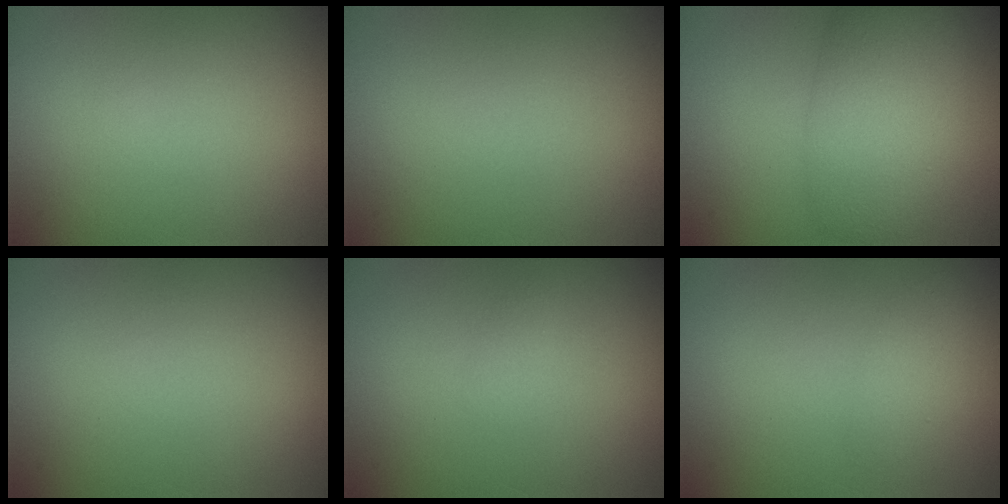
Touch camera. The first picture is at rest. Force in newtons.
{"total": 0.0}
{"total": 5.9, "press": 5.9, "slide": 0.1}
{"total": 0.0}
{"total": 0.5, "press": 0.5, "slide": 0.1}
{"total": 1.2, "press": 1.2, "slide": 0.0}